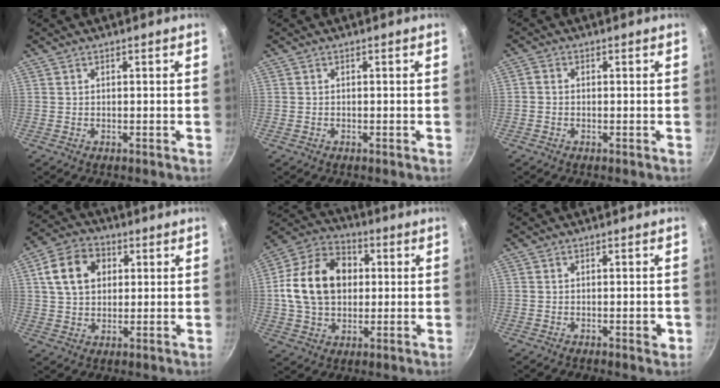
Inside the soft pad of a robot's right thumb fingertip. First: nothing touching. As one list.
[{"total": 0.0}, {"total": 1.4, "force": [-0.5, 1.1, 0.7], "torque": [-0.017, 0.007, -0.014]}, {"total": 11.0, "force": [3.0, 8.2, 6.7], "torque": [-0.104, 0.011, 0.041]}, {"total": 17.6, "force": [1.7, 13.3, 11.5], "torque": [-0.177, 0.025, 0.020]}, {"total": 2.2, "force": [-0.7, 0.9, 1.9], "torque": [-0.020, 0.003, -0.010]}]